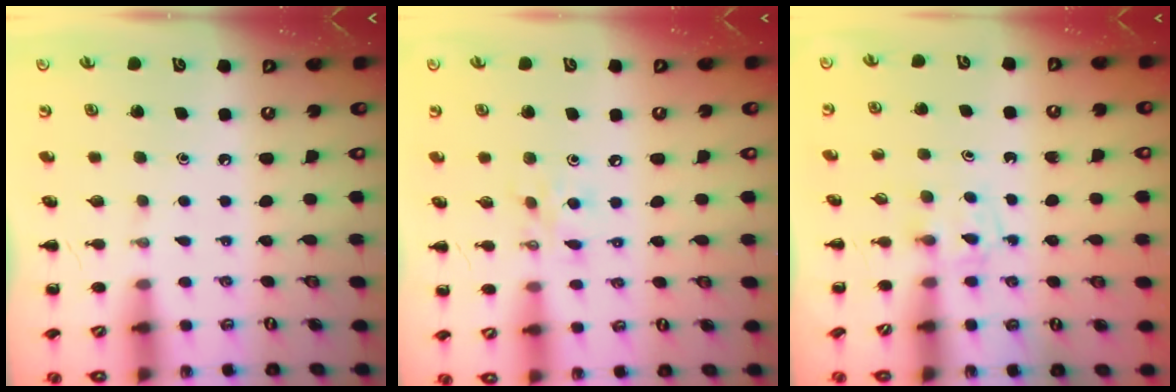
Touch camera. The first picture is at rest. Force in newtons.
{"total": 5.9, "press": 5.8, "slide": 0.7}
{"total": 2.3, "press": 2.0, "slide": 1.0}